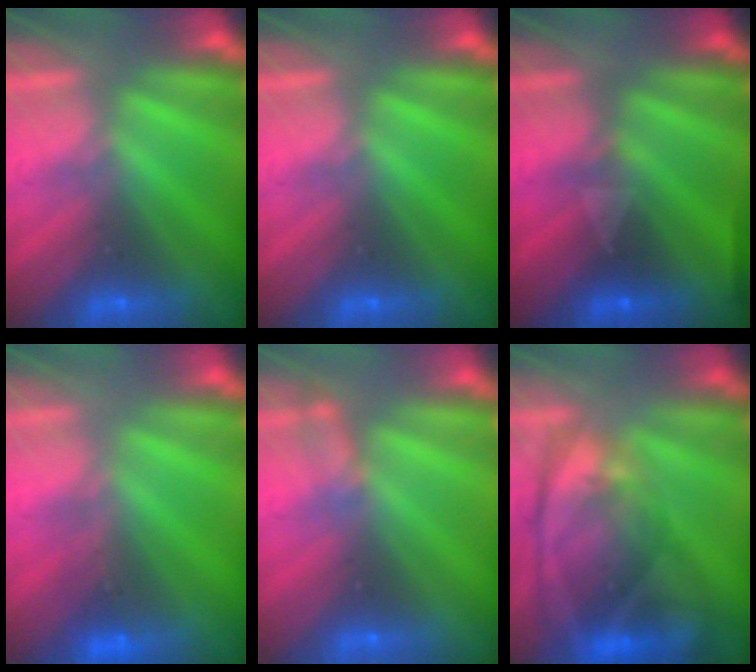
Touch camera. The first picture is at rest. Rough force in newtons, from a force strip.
{"total": 0.0}
{"total": 3.0}
{"total": 1.2}
{"total": 2.2}
{"total": 8.0}